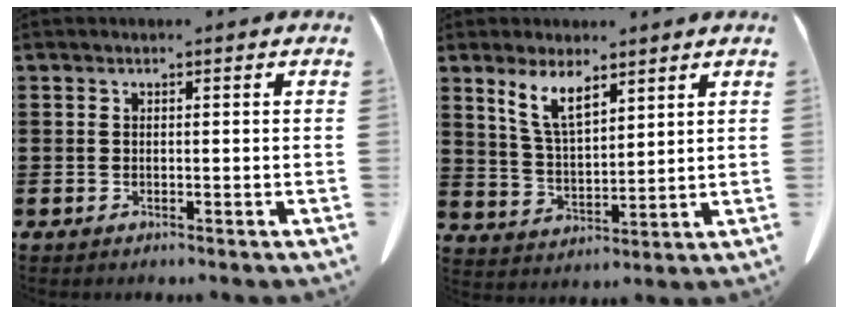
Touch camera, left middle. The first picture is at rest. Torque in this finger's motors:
{"motor_torque": [0.20, 0.16, 0.19, 0.08]}